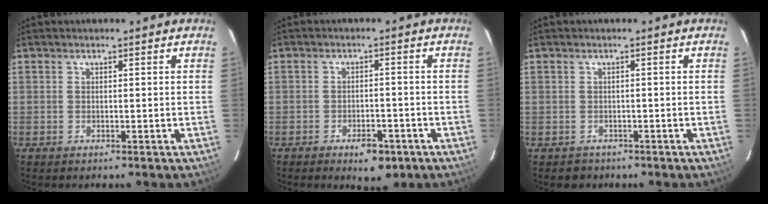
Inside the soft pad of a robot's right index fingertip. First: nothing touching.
{"total": 5.8, "force": [-3.7, 2.8, 3.4], "torque": [-0.059, 0.004, -0.043]}
{"total": 2.2, "force": [-1.1, 1.9, 0.0], "torque": [0.000, 0.008, -0.013]}